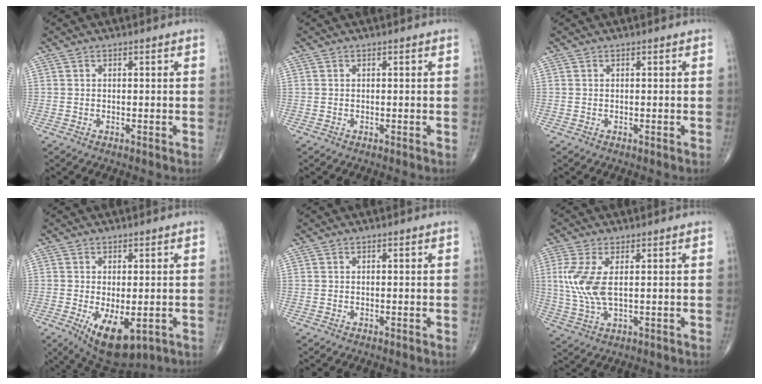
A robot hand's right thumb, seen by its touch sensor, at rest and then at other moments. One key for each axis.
{"total": 0.0}
{"total": 0.0}
{"total": 10.2, "fx": -3.5, "fy": 4.8, "fz": 8.3, "tx": -0.123, "ty": -0.014, "tz": -0.041}
{"total": 0.0}
{"total": 8.3, "fx": 1.3, "fy": 3.5, "fz": 7.4, "tx": -0.183, "ty": -0.007, "tz": 0.033}